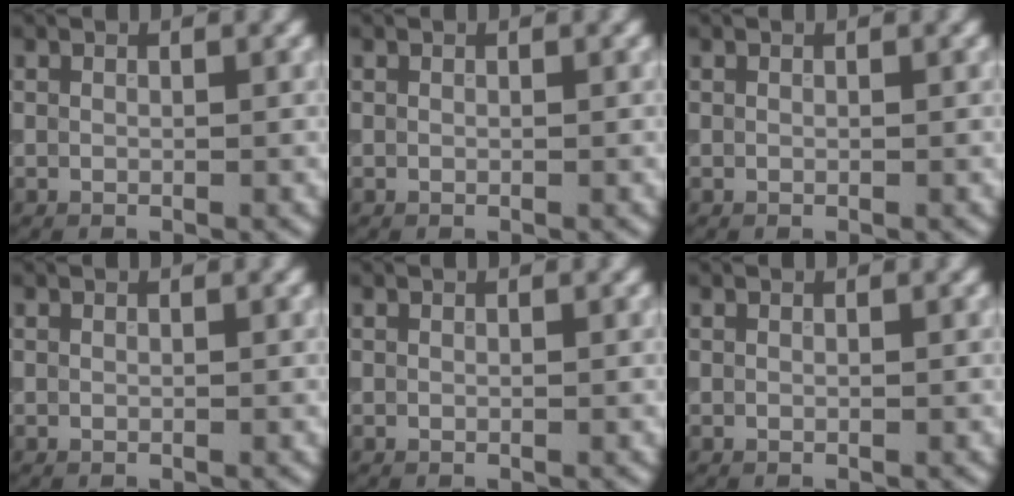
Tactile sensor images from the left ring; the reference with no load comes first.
{"total": 0.0}
{"total": 0.0}
{"total": 0.0}
{"total": 0.0}
{"total": 0.0}